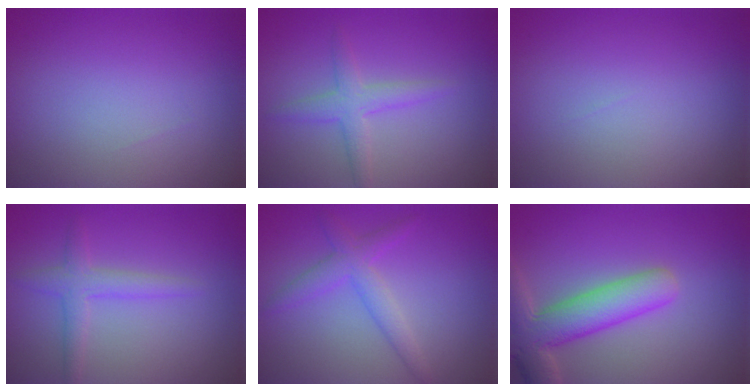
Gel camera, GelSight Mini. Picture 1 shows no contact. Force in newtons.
{"total": 2.4, "press": 2.4, "slide": 0.0}
{"total": 0.0}
{"total": 2.3, "press": 2.3, "slide": 0.1}
{"total": 2.9, "press": 2.9, "slide": 0.1}
{"total": 6.8, "press": 6.7, "slide": 0.7}